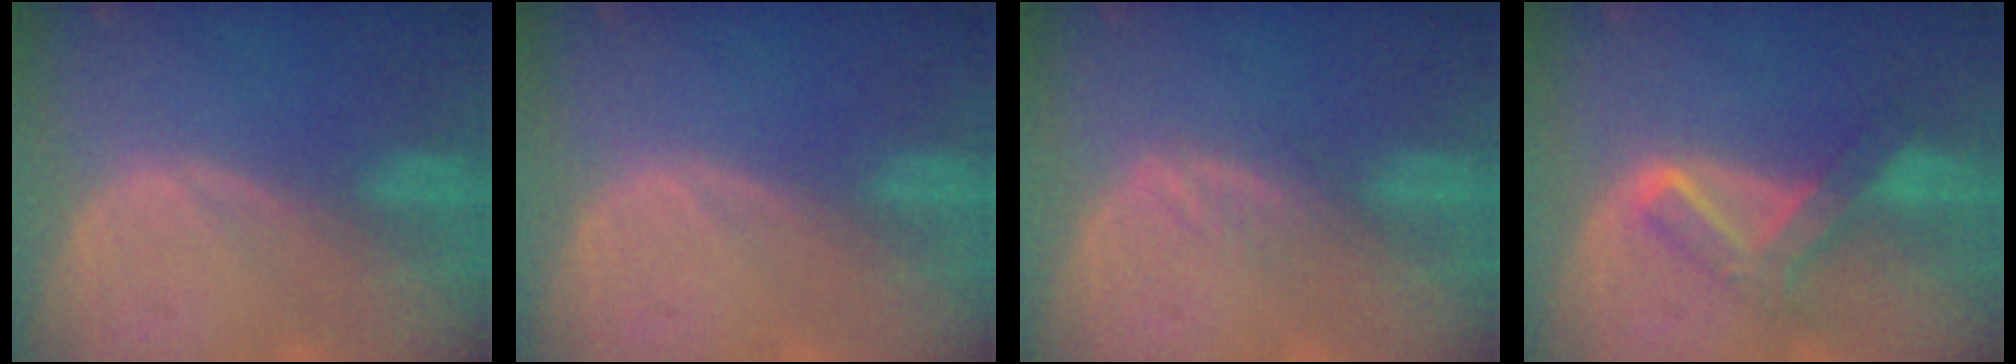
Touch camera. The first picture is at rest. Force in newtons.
{"total": 0.0}
{"total": 2.0, "press": 2.0, "slide": 0.2}
{"total": 6.5, "press": 5.9, "slide": 2.6}